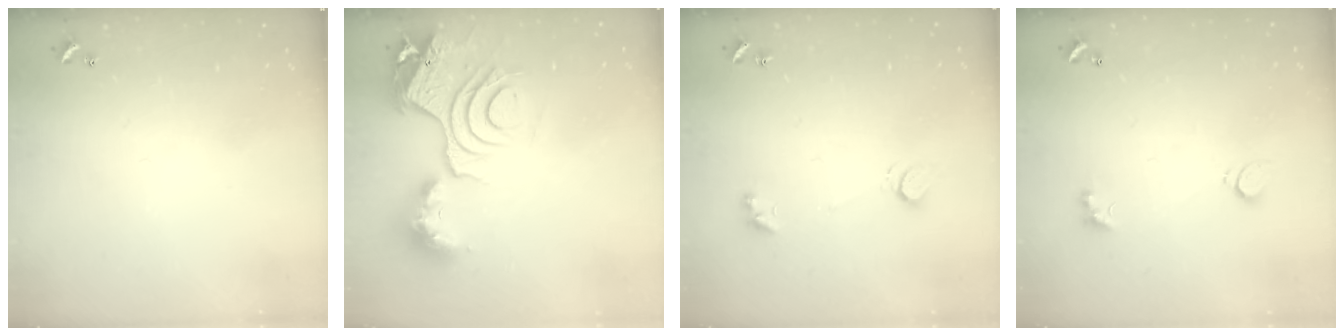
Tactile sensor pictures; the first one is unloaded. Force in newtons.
{"total": 14.1, "press": 14.0, "slide": 1.8}
{"total": 1.4, "press": 1.2, "slide": 0.6}
{"total": 3.0, "press": 2.7, "slide": 1.1}